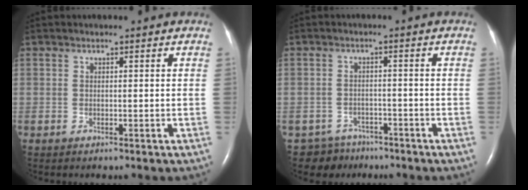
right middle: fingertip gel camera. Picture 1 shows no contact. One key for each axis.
{"total": 4.5, "fx": -3.6, "fy": 2.6, "fz": -0.8, "tx": 0.017, "ty": 0.006, "tz": -0.058}